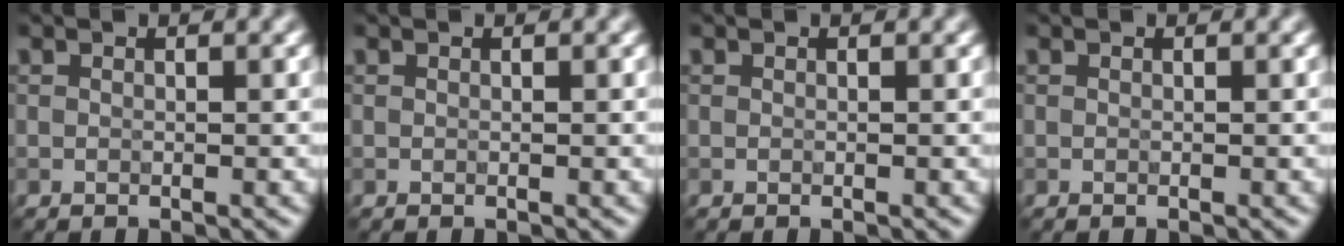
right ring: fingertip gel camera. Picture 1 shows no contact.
{"total": 0.0}
{"total": 0.0}
{"total": 0.0}